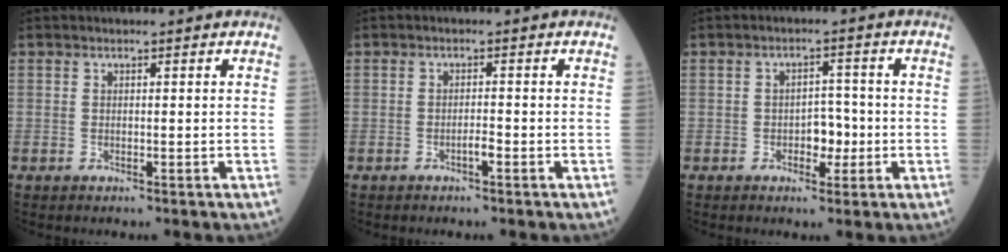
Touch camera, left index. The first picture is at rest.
{"total": 1.5, "force": [-1.2, 0.1, 0.9], "torque": [-0.018, -0.004, -0.022]}
{"total": 3.7, "force": [-1.4, 2.2, 2.7], "torque": [-0.035, 0.002, -0.023]}